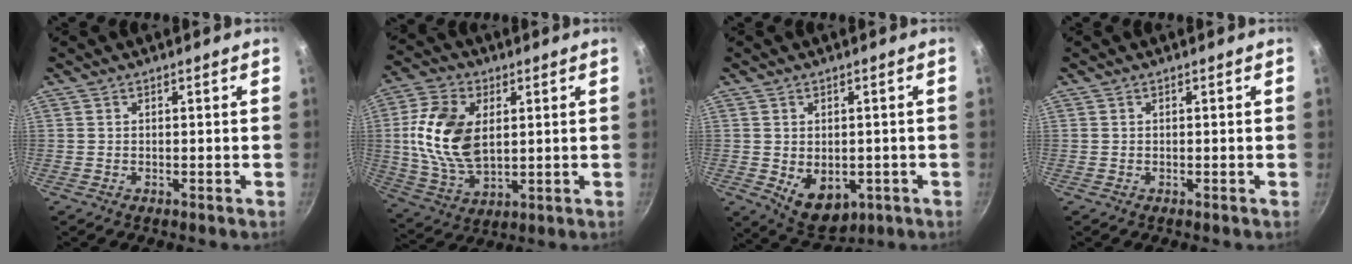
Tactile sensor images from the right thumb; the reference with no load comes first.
{"total": 15.7, "force": [2.4, 9.7, 12.1], "torque": [-0.220, -0.006, 0.049]}
{"total": 8.1, "force": [-1.4, 5.7, 5.6], "torque": [-0.062, -0.009, -0.001]}
{"total": 0.0}